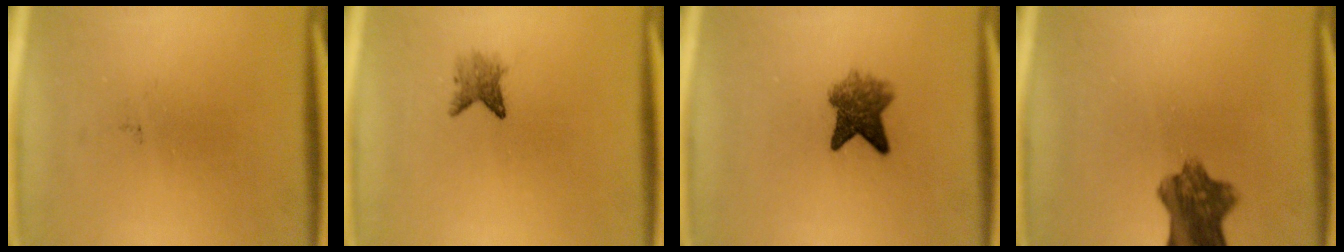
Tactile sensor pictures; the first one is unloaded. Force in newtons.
{"total": 2.2}
{"total": 5.5}
{"total": 8.1}